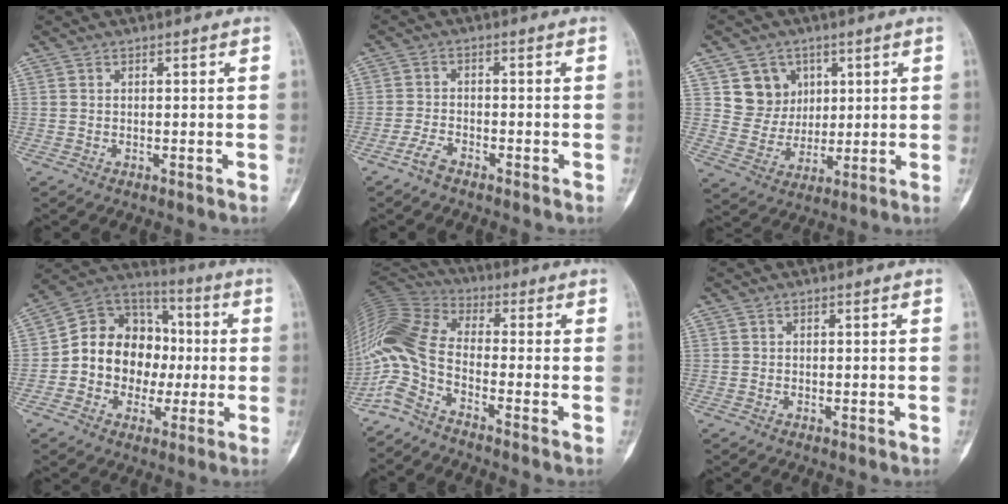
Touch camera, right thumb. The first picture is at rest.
{"total": 2.9, "force": [-2.3, 1.1, 1.3], "torque": [-0.034, 0.012, -0.046]}
{"total": 8.8, "force": [3.6, 7.8, 1.9], "torque": [0.006, -0.018, 0.072]}
{"total": 16.0, "force": [-1.3, 13.4, 8.6], "torque": [-0.087, 0.042, -0.027]}
{"total": 12.4, "force": [-5.3, 4.8, 10.1], "torque": [-0.229, 0.055, -0.121]}
{"total": 0.0}